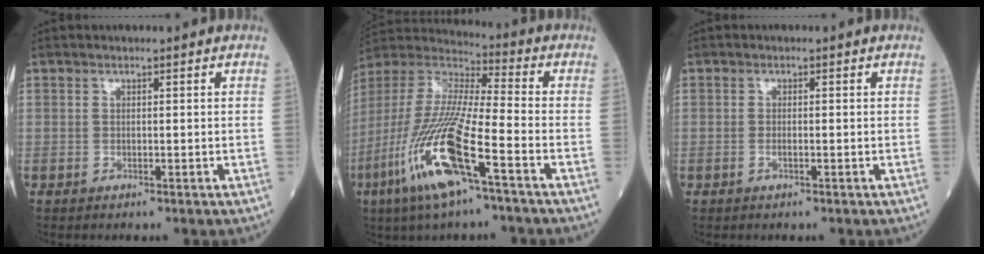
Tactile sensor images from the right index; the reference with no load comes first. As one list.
[{"total": 18.2, "force": [-8.1, 1.9, 16.2], "torque": [-0.363, -0.033, -0.161]}, {"total": 0.9, "force": [-0.3, 0.3, 0.8], "torque": [-0.018, -0.001, -0.004]}]